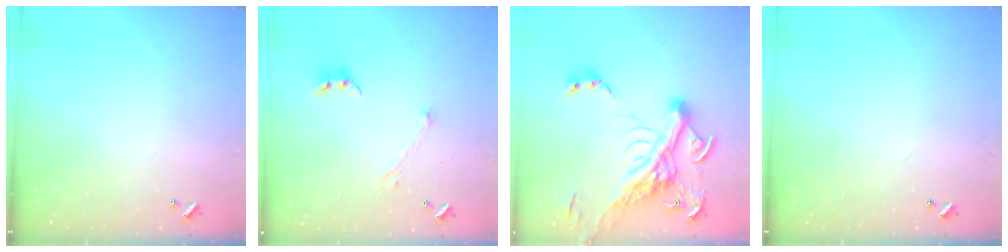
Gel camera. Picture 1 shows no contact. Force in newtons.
{"total": 1.7, "press": 1.6, "slide": 0.5}
{"total": 14.9, "press": 14.6, "slide": 2.7}
{"total": 0.0}